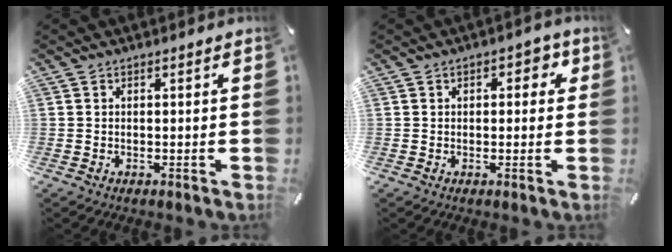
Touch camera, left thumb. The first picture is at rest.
{"total": 3.1, "force": [0.6, 1.9, 2.3], "torque": [-0.024, 0.002, 0.002]}